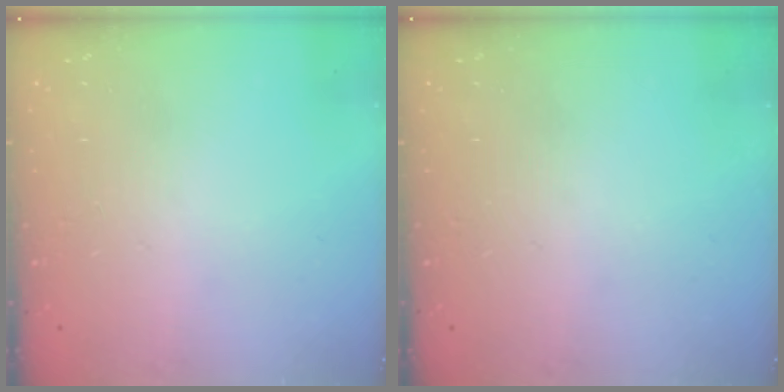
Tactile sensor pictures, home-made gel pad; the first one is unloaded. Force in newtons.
{"total": 0.0}